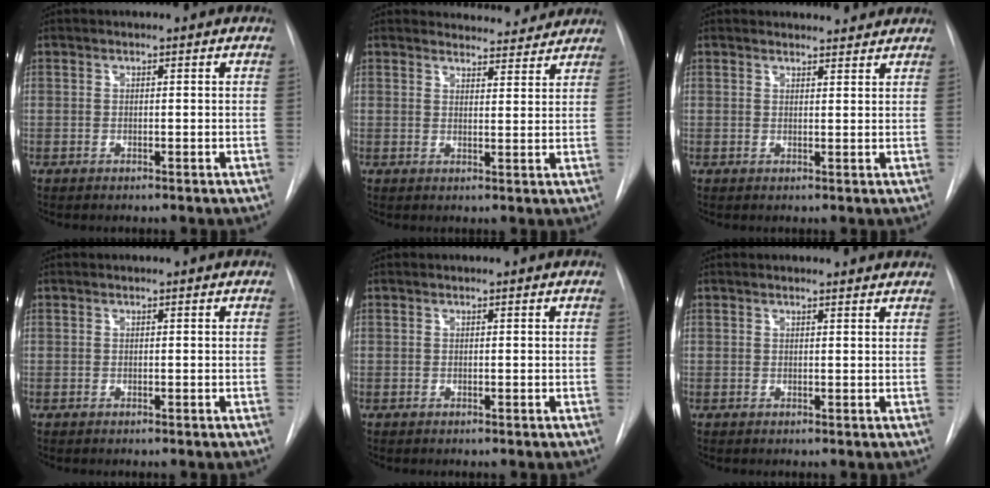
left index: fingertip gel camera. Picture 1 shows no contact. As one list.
[{"total": 6.9, "force": [6.7, 1.7, 0.2], "torque": [0.012, -0.007, 0.069]}, {"total": 4.5, "force": [4.4, 1.1, 0.5], "torque": [-0.003, 0.003, 0.043]}, {"total": 0.0}, {"total": 0.0}, {"total": 4.7, "force": [4.6, 0.6, 1.0], "torque": [-0.010, 0.004, 0.036]}]